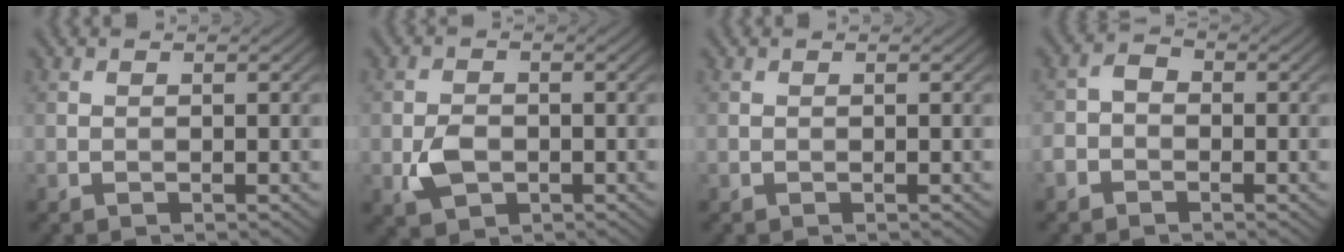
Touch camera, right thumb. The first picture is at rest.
{"total": 3.6, "force": [-1.0, 2.5, 2.4], "torque": [-0.053, -0.007, -0.021]}
{"total": 0.0}
{"total": 2.6, "force": [-1.4, 1.9, 1.1], "torque": [-0.022, 0.004, -0.038]}